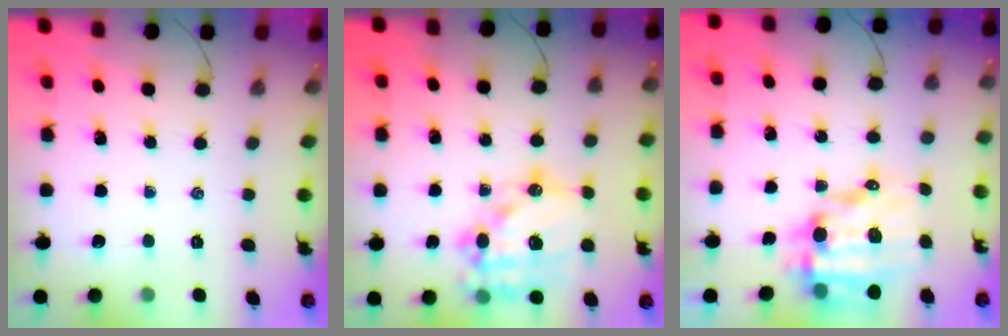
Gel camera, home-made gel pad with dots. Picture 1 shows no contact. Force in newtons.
{"total": 18.1, "press": 17.6, "slide": 3.8}
{"total": 12.4, "press": 11.9, "slide": 3.5}